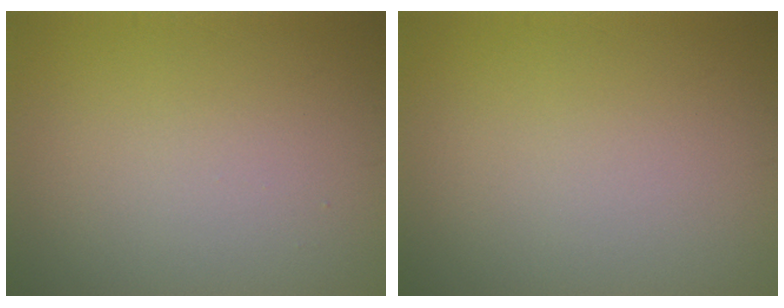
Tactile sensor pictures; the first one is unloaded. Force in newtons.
{"total": 0.0}